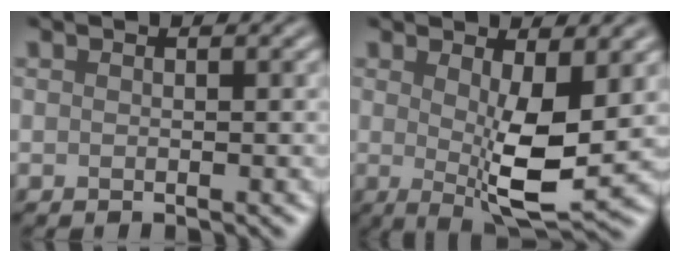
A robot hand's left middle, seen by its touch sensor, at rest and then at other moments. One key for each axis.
{"total": 6.6, "fx": 0.2, "fy": 1.7, "fz": 6.4, "tx": -0.104, "ty": -0.018, "tz": 0.008}